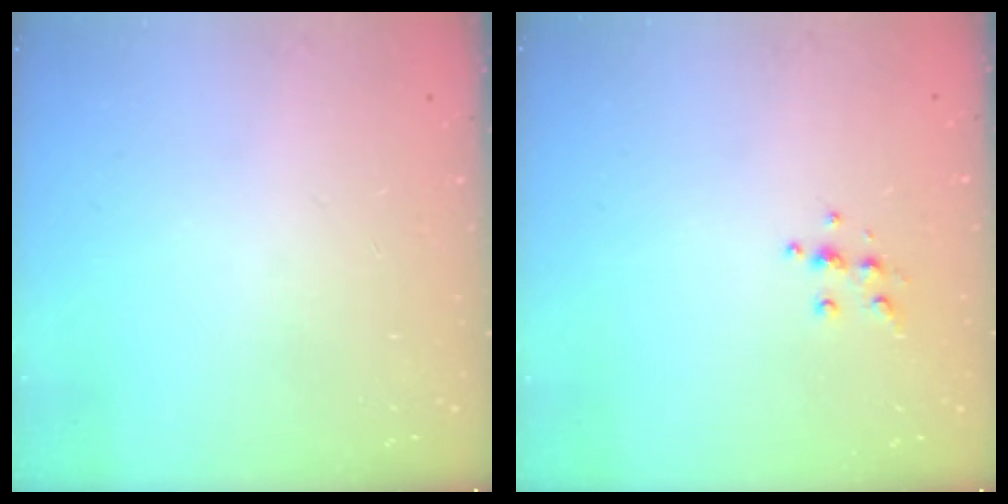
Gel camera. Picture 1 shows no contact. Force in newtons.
{"total": 5.6, "press": 5.6, "slide": 0.6}